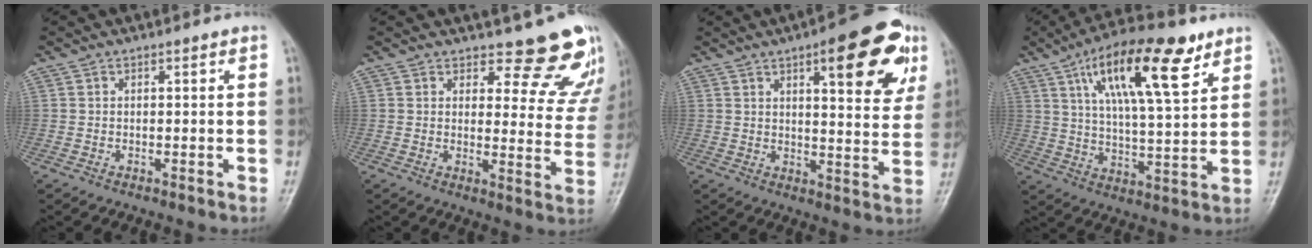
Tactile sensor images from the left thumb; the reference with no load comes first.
{"total": 11.8, "force": [10.7, 4.2, 2.8], "torque": [0.014, -0.092, 0.107]}
{"total": 16.5, "force": [7.6, 5.2, 13.6], "torque": [-0.137, -0.018, 0.095]}
{"total": 18.5, "force": [9.4, 5.8, 14.9], "torque": [-0.222, -0.024, 0.157]}